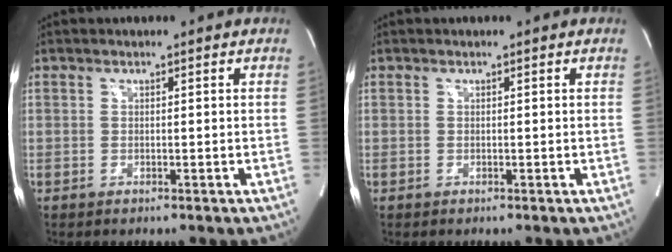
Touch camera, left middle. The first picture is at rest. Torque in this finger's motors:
{"motor_torque": [0.04, -0.03, -0.04, 0.00]}